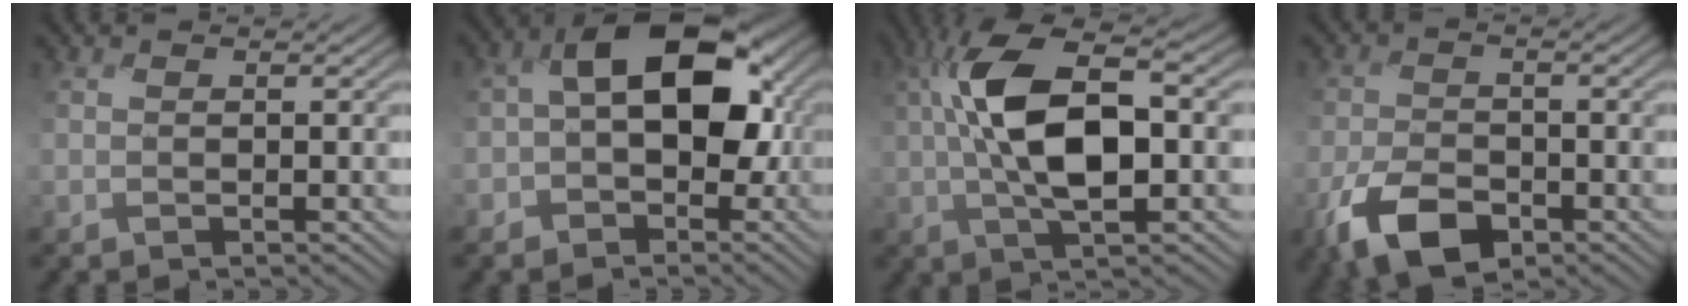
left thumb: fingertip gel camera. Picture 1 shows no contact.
{"total": 11.7, "force": [-0.3, 7.9, 8.7], "torque": [-0.136, 0.004, -0.017]}
{"total": 11.6, "force": [0.7, 5.0, 10.5], "torque": [-0.213, 0.014, 0.008]}
{"total": 7.3, "force": [-4.6, 3.8, 4.1], "torque": [-0.084, -0.012, -0.089]}